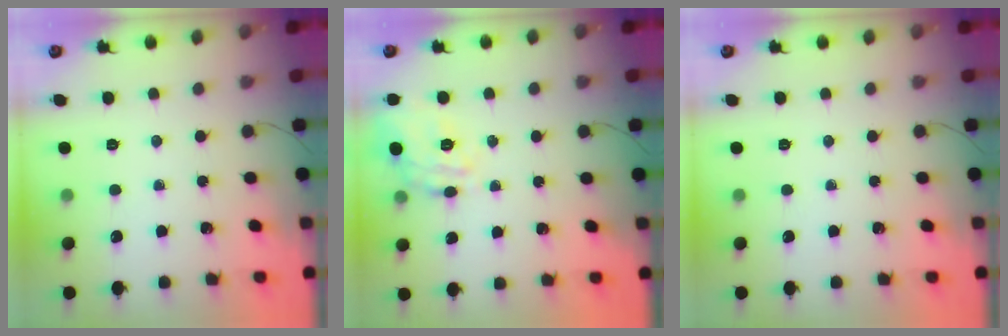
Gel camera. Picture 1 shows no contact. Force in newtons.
{"total": 15.4, "press": 15.4, "slide": 0.5}
{"total": 0.0}